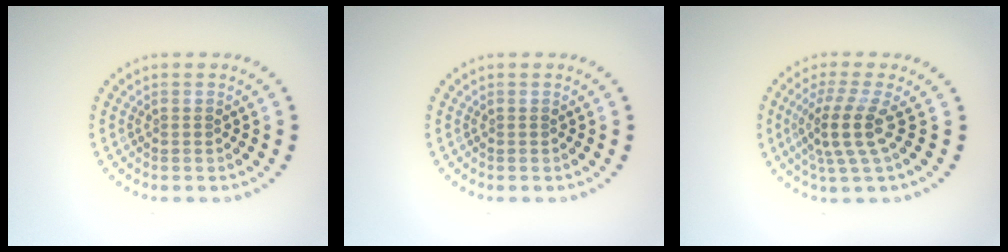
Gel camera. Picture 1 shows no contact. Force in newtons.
{"total": 0.0}
{"total": 3.7, "press": 2.6, "slide": 2.5}